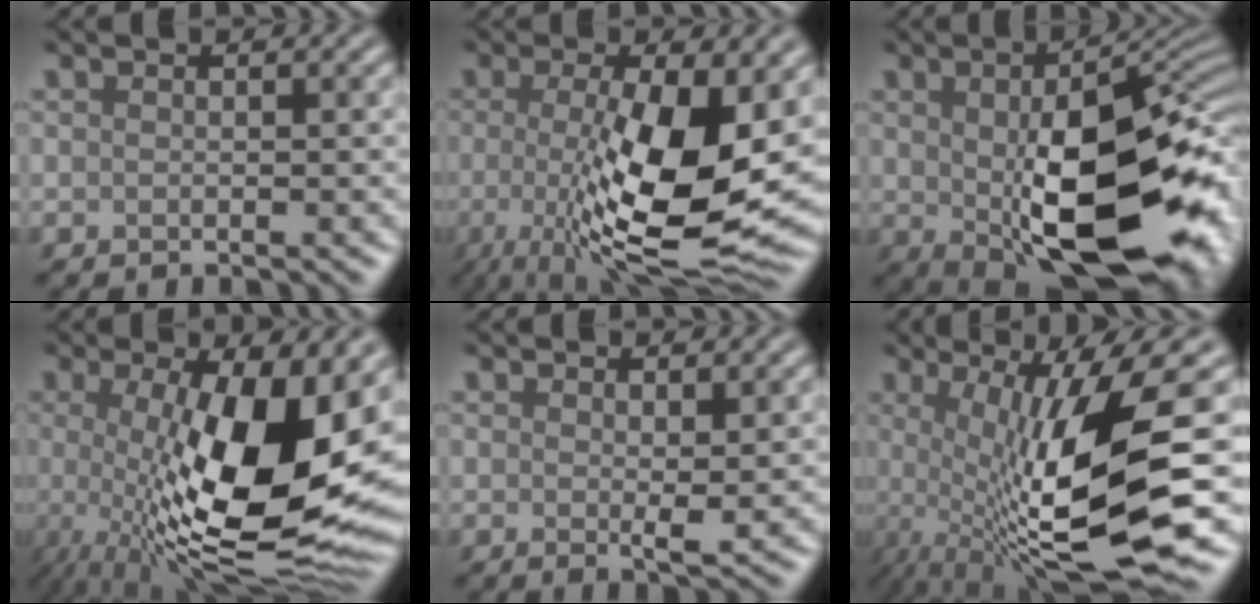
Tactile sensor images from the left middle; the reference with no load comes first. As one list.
[{"total": 12.1, "force": [-0.9, 3.5, 11.5], "torque": [-0.184, -0.025, -0.012]}, {"total": 16.3, "force": [-1.5, 7.5, 14.4], "torque": [-0.213, -0.022, -0.018]}, {"total": 15.0, "force": [-0.5, 5.5, 13.9], "torque": [-0.198, -0.015, -0.010]}, {"total": 1.6, "force": [0.4, 0.1, 1.5], "torque": [-0.023, -0.011, 0.009]}, {"total": 13.1, "force": [-1.4, 2.9, 12.7], "torque": [-0.202, -0.016, -0.014]}]